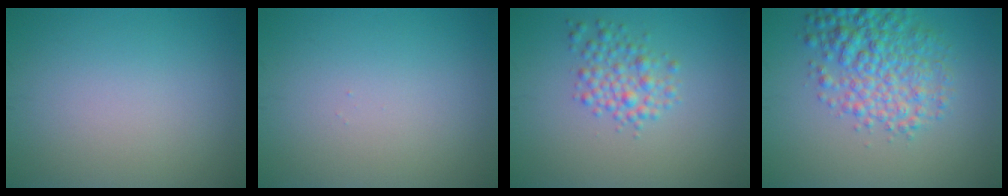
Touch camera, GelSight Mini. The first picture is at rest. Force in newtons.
{"total": 0.0}
{"total": 2.8, "press": 2.8, "slide": 0.1}
{"total": 5.9, "press": 5.9, "slide": 0.1}